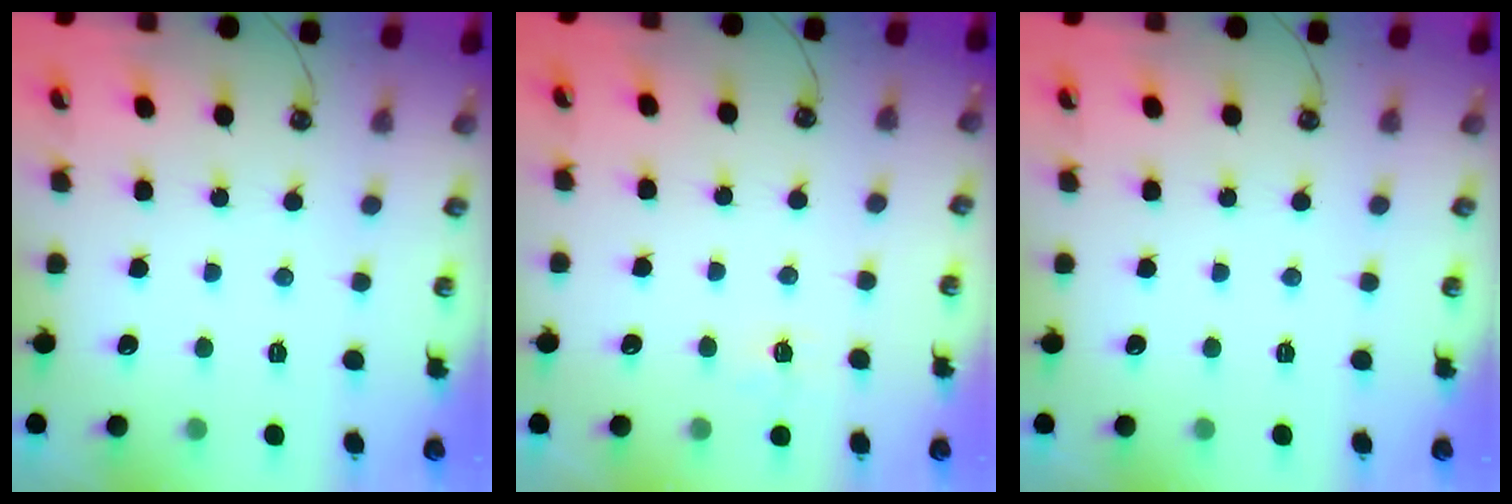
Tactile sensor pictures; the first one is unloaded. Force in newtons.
{"total": 5.2, "press": 5.1, "slide": 0.5}
{"total": 0.0}